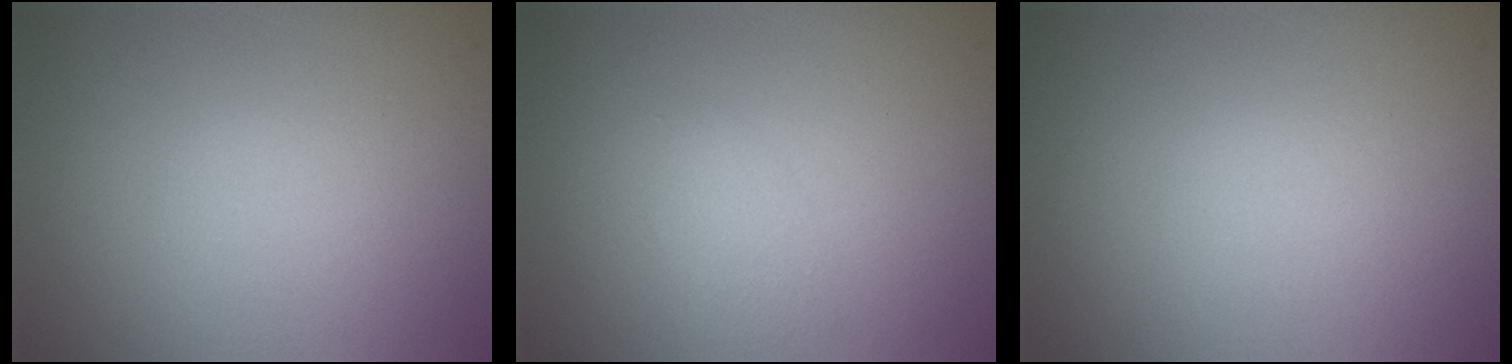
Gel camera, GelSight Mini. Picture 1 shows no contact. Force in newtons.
{"total": 1.5, "press": 1.5, "slide": 0.1}
{"total": 0.0}